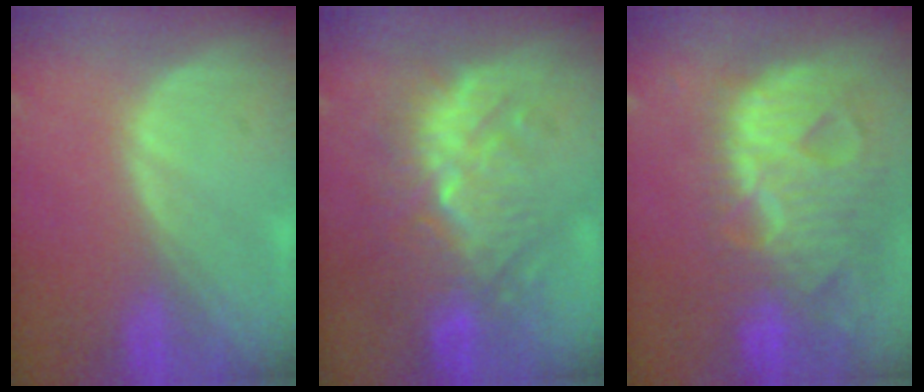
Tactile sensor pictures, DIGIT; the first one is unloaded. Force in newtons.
{"total": 9.1, "press": 8.9, "slide": 1.6}
{"total": 13.4, "press": 11.4, "slide": 7.0}